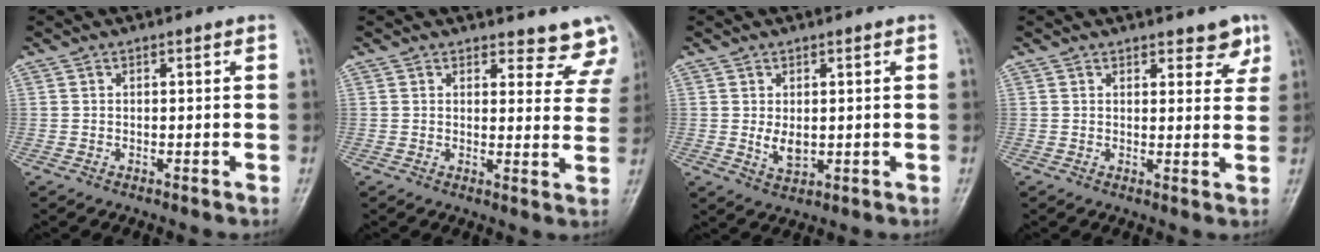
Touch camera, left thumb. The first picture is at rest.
{"total": 8.7, "force": [8.1, 2.9, 0.6], "torque": [0.043, -0.052, 0.068]}
{"total": 3.5, "force": [0.3, 2.2, 2.7], "torque": [-0.039, -0.011, 0.014]}
{"total": 4.5, "force": [3.2, 2.1, 2.3], "torque": [0.002, -0.018, 0.040]}